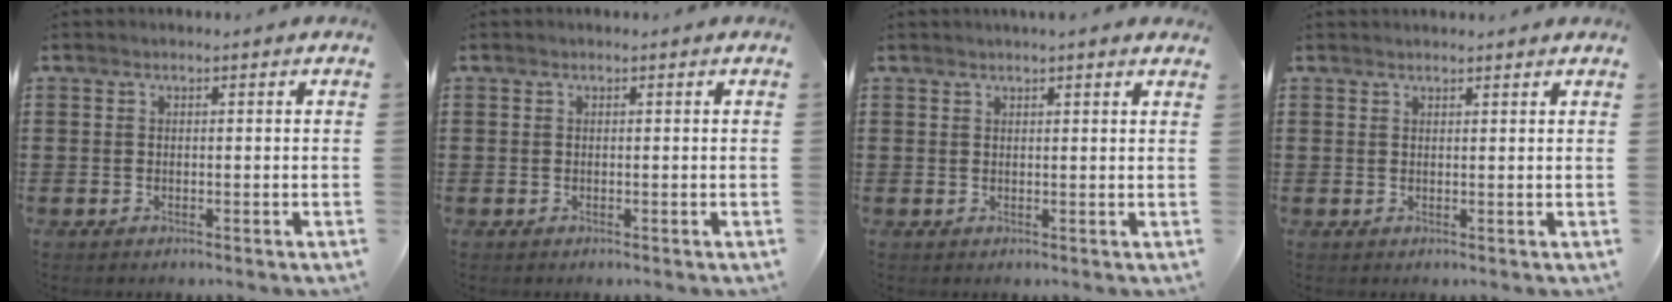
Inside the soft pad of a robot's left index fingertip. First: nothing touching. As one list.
[{"total": 0.0}, {"total": 1.5, "force": [1.3, -0.1, 0.7], "torque": [-0.015, 0.000, 0.025]}, {"total": 0.9, "force": [0.9, 0.1, 0.0], "torque": [-0.002, 0.000, 0.017]}]